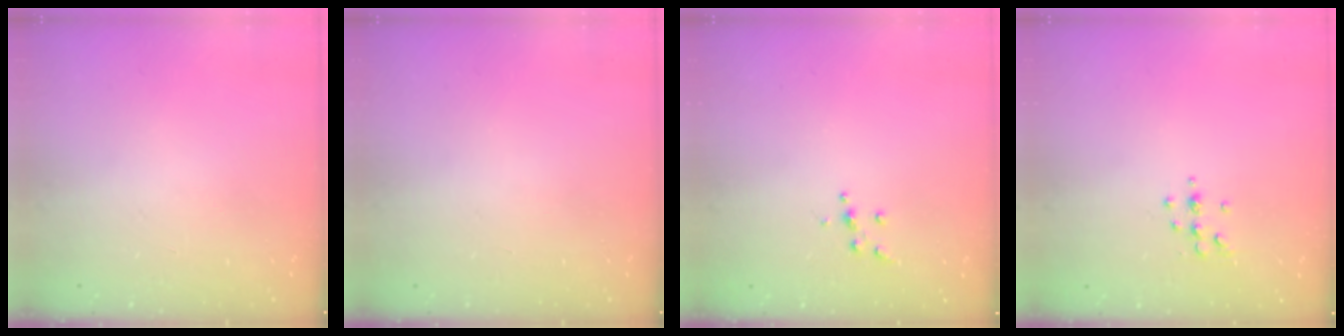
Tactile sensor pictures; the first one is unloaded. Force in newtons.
{"total": 0.0}
{"total": 4.8, "press": 4.8, "slide": 0.6}
{"total": 5.0, "press": 4.8, "slide": 1.4}